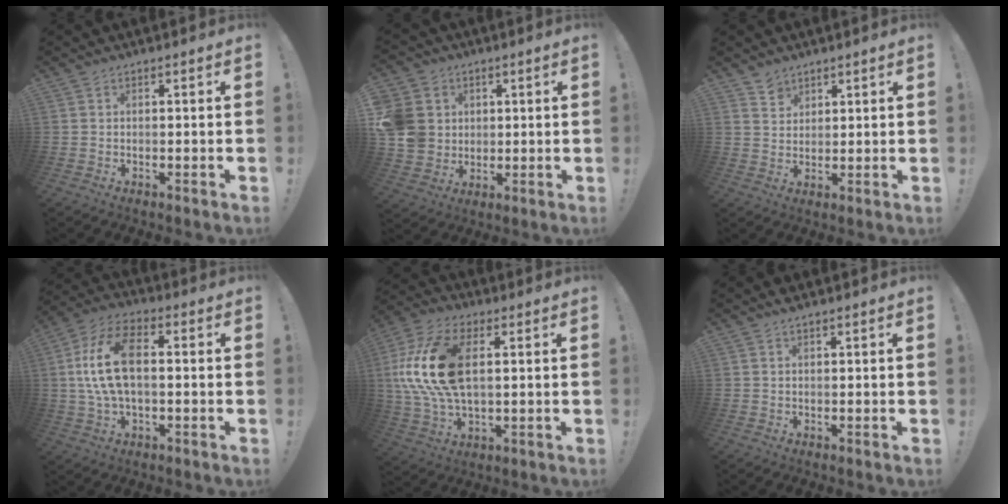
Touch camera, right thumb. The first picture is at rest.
{"total": 11.5, "force": [2.1, 10.5, 4.3], "torque": [-0.089, -0.002, 0.047]}
{"total": 4.1, "force": [3.2, 2.6, 0.3], "torque": [0.002, -0.028, 0.057]}
{"total": 14.4, "force": [1.2, 7.7, 12.1], "torque": [-0.232, 0.004, 0.022]}
{"total": 19.9, "force": [3.5, 11.0, 16.2], "torque": [-0.320, 0.000, 0.064]}
{"total": 0.9, "force": [0.8, -0.1, 0.4], "torque": [-0.009, 0.000, 0.015]}